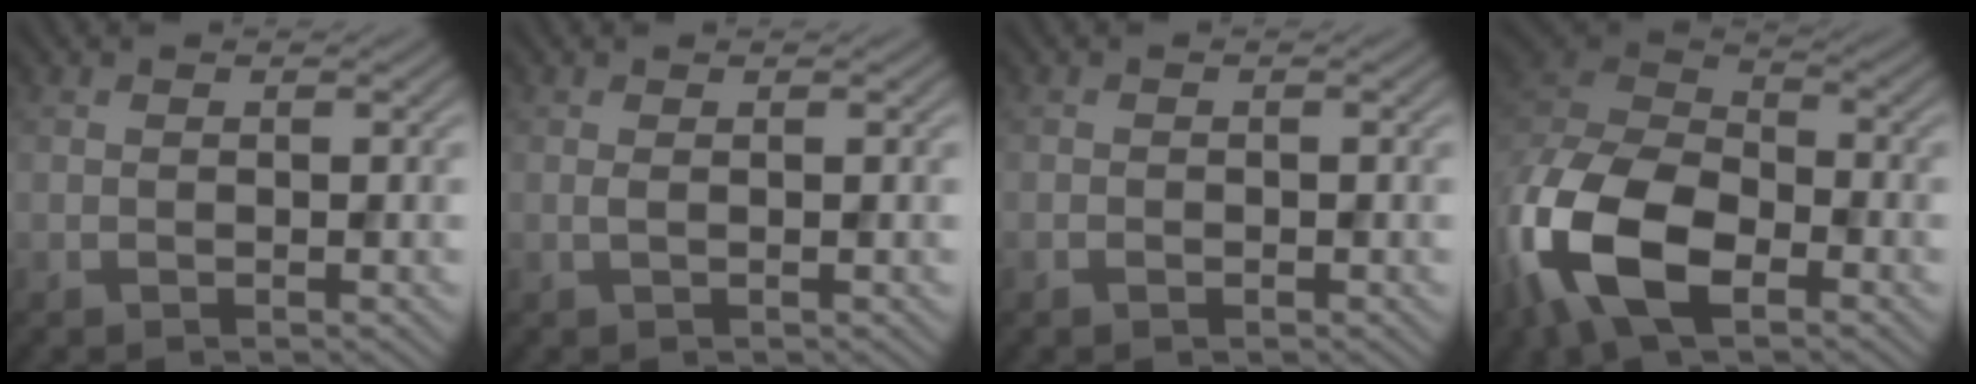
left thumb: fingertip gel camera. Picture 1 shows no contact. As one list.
[{"total": 0.7, "force": [0.0, 0.1, 0.7], "torque": [-0.021, -0.001, 0.001]}, {"total": 0.6, "force": [-0.5, 0.3, 0.3], "torque": [-0.006, -0.002, -0.009]}, {"total": 15.5, "force": [-6.9, 8.7, 10.8], "torque": [-0.280, -0.031, -0.143]}]